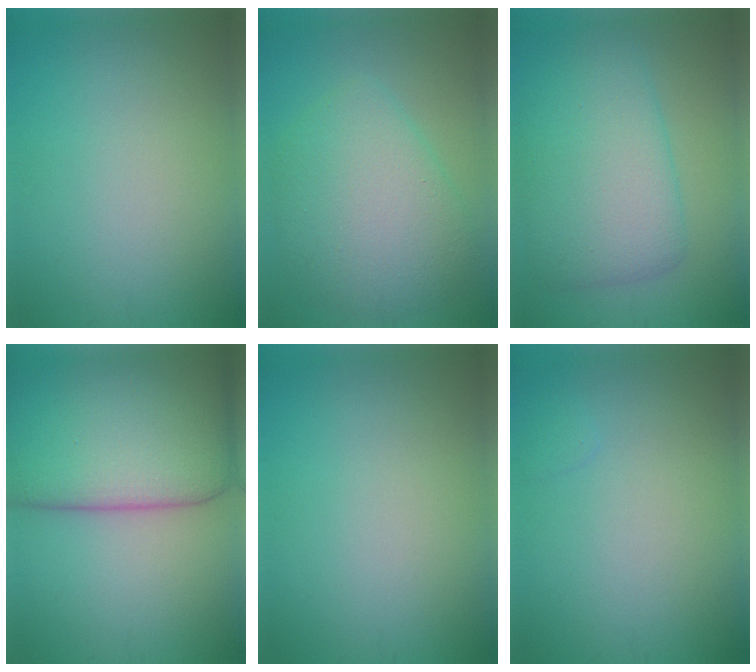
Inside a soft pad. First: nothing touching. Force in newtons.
{"total": 7.0, "press": 7.0, "slide": 0.3}
{"total": 7.7, "press": 7.7, "slide": 0.1}
{"total": 13.6, "press": 13.6, "slide": 0.8}
{"total": 0.0}
{"total": 0.6, "press": 0.6, "slide": 0.0}